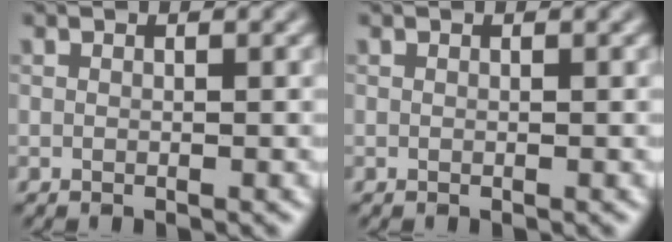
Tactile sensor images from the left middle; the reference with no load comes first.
{"total": 0.0}